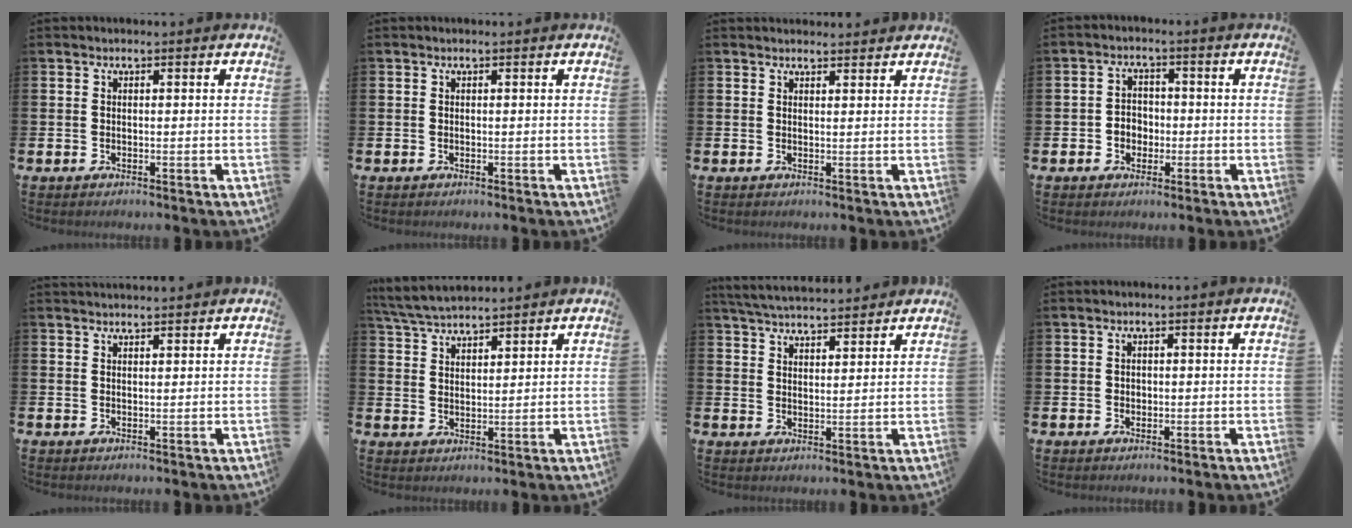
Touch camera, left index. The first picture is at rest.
{"total": 0.0}
{"total": 1.6, "force": [1.5, 0.3, 0.0], "torque": [0.005, -0.004, 0.027]}
{"total": 2.8, "force": [-0.8, 2.5, 1.0], "torque": [-0.012, 0.003, -0.024]}
{"total": 1.5, "force": [1.5, 0.0, 0.1], "torque": [0.005, -0.008, 0.027]}
{"total": 4.7, "force": [4.6, 0.6, 0.9], "torque": [-0.036, -0.018, 0.085]}
{"total": 4.8, "force": [4.7, 0.5, 0.4], "torque": [-0.026, -0.022, 0.086]}
{"total": 0.9, "force": [0.4, 0.7, 0.3], "torque": [0.008, 0.000, 0.003]}